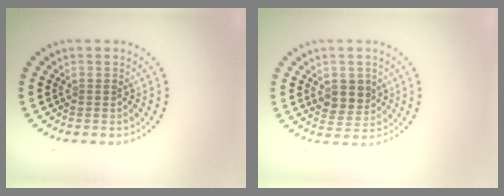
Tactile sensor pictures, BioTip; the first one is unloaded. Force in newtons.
{"total": 2.9, "press": 2.8, "slide": 1.0}